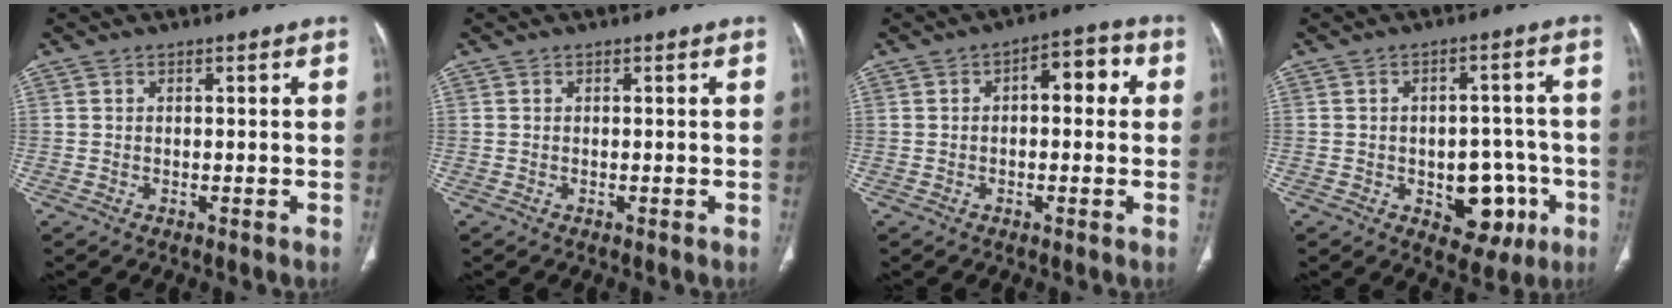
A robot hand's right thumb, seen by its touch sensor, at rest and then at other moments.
{"total": 0.0}
{"total": 6.3, "force": [1.0, 3.3, 5.2], "torque": [-0.044, 0.020, 0.005]}
{"total": 10.1, "force": [-3.3, 6.6, 7.0], "torque": [-0.045, 0.025, -0.032]}